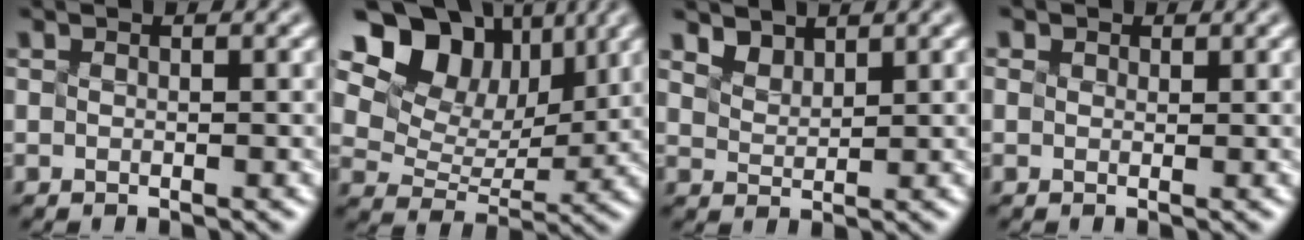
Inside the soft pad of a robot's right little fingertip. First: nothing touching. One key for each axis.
{"total": 11.3, "fx": 6.6, "fy": 7.6, "fz": 5.0, "tx": -0.134, "ty": 0.029, "tz": 0.142}
{"total": 2.0, "fx": 0.7, "fy": -1.2, "fz": -1.4, "tx": 0.004, "ty": -0.014, "tz": 0.054}
{"total": 2.4, "fx": -0.6, "fy": -1.3, "fz": -1.9, "tx": 0.007, "ty": -0.019, "tz": 0.018}